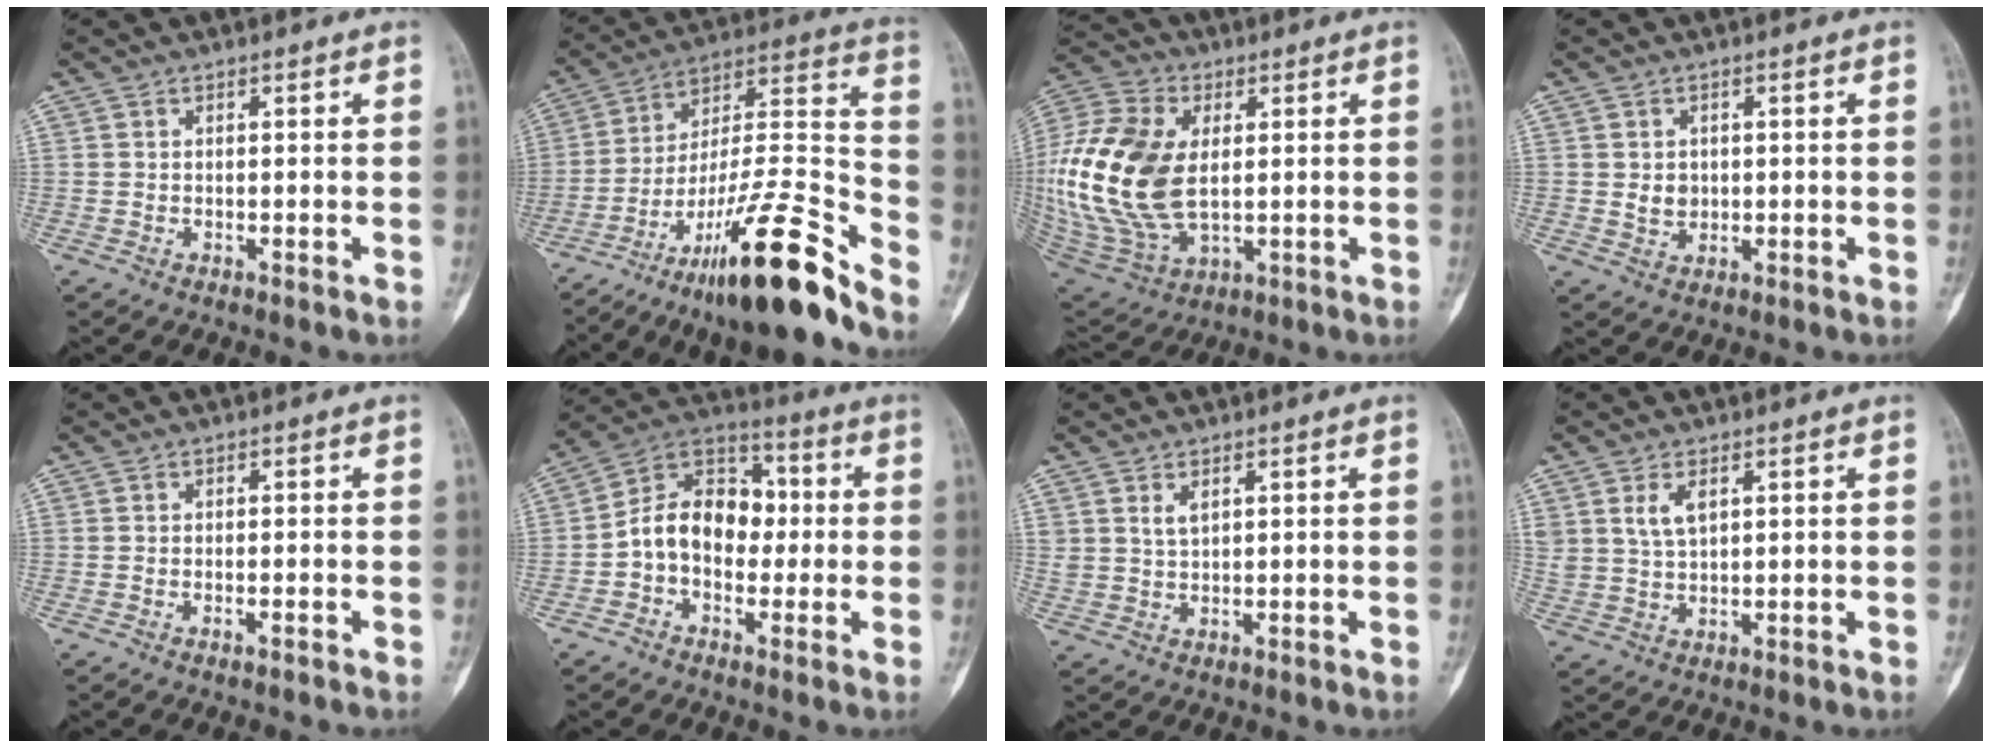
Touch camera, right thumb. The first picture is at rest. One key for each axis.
{"total": 23.8, "fx": -16.8, "fy": 3.4, "fz": 16.6, "tx": -0.257, "ty": 0.094, "tz": -0.279}
{"total": 23.1, "fx": 1.5, "fy": 14.1, "fz": 18.2, "tx": -0.400, "ty": -0.015, "tz": 0.034}
{"total": 3.0, "fx": 0.2, "fy": 2.5, "fz": 1.6, "tx": -0.015, "ty": -0.001, "tz": 0.009}
{"total": 0.9, "fx": -0.6, "fy": 0.1, "fz": 0.7, "tx": -0.016, "ty": 0.004, "tz": -0.008}
{"total": 12.6, "fx": -1.1, "fy": 9.2, "fz": 8.5, "tx": -0.113, "ty": 0.042, "tz": -0.033}
{"total": 2.5, "fx": 1.4, "fy": 1.3, "fz": 1.6, "tx": -0.026, "ty": -0.009, "tz": 0.032}
{"total": 4.6, "fx": 2.0, "fy": 2.5, "fz": 3.3, "tx": -0.059, "ty": -0.009, "tz": 0.046}